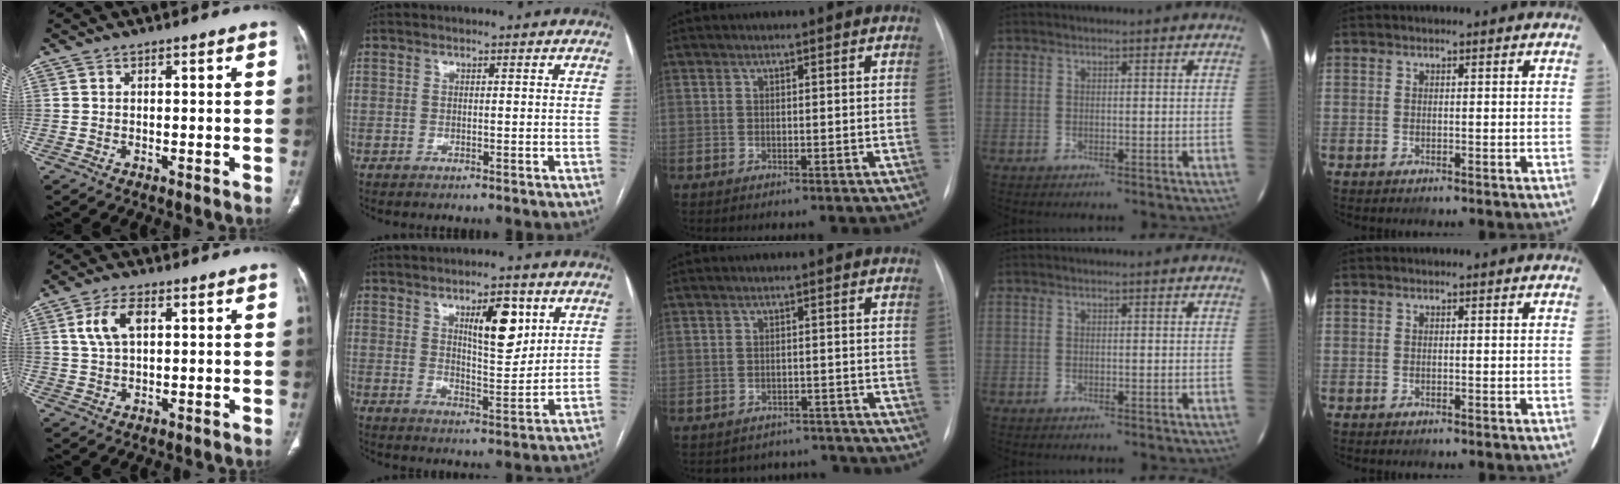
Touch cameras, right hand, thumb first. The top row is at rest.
{"thumb": {"total": 6.6, "force": [2.1, 3.5, 5.1], "torque": [-0.106, 0.004, 0.043]}, "index": {"total": 8.6, "force": [3.8, 2.6, 7.2], "torque": [-0.114, -0.002, 0.063]}, "middle": {"total": 7.2, "force": [-6.7, 2.6, -0.5], "torque": [0.013, 0.025, -0.076]}}